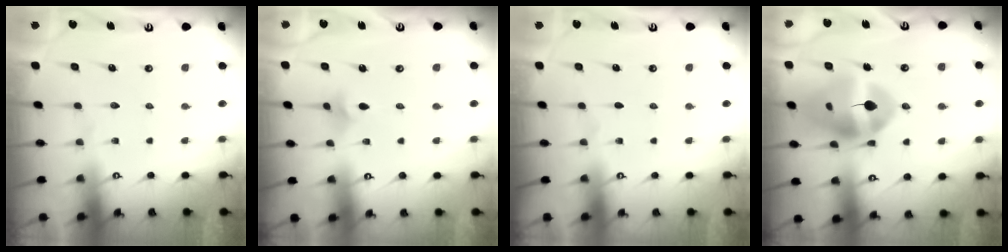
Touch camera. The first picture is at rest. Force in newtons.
{"total": 2.9, "press": 2.8, "slide": 0.7}
{"total": 0.0}
{"total": 16.2, "press": 16.1, "slide": 1.8}